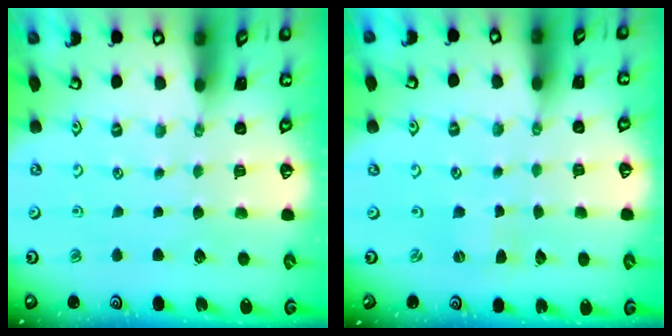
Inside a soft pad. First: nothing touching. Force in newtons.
{"total": 1.1, "press": 1.0, "slide": 0.4}